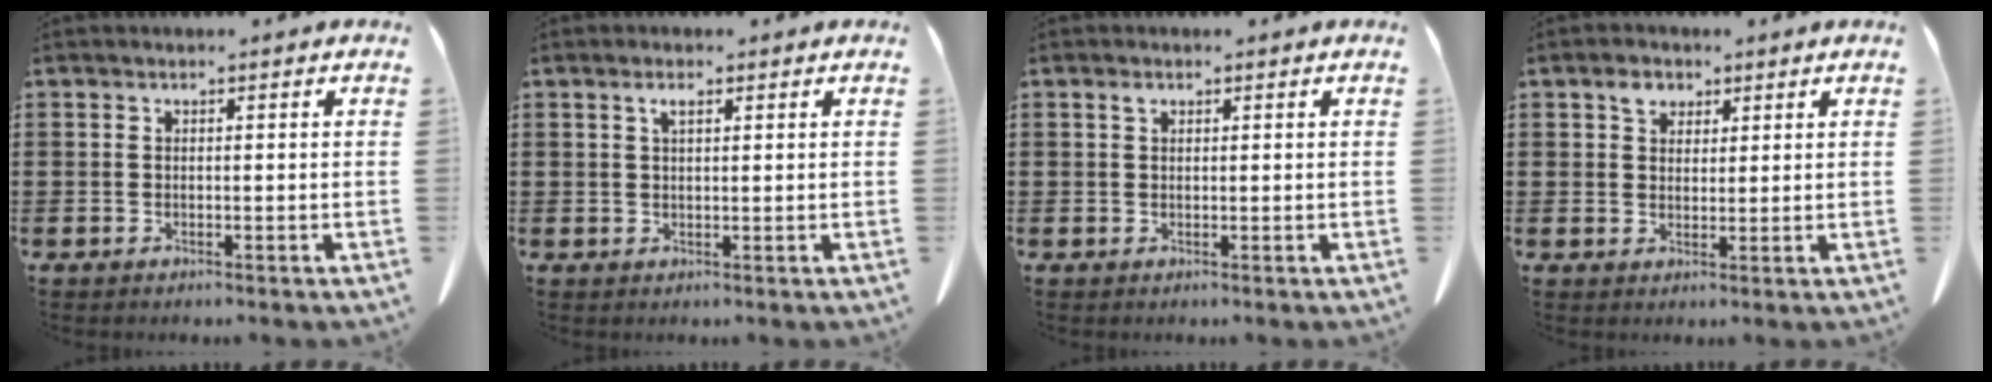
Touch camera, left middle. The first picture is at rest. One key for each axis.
{"total": 1.7, "fx": 0.8, "fy": 0.5, "fz": 1.4, "tx": -0.030, "ty": 0.003, "tz": 0.014}
{"total": 0.8, "fx": 0.4, "fy": 0.5, "fz": 0.5, "tx": -0.013, "ty": 0.004, "tz": 0.007}
{"total": 3.0, "fx": 1.9, "fy": 2.0, "fz": 1.2, "tx": -0.021, "ty": 0.004, "tz": 0.033}